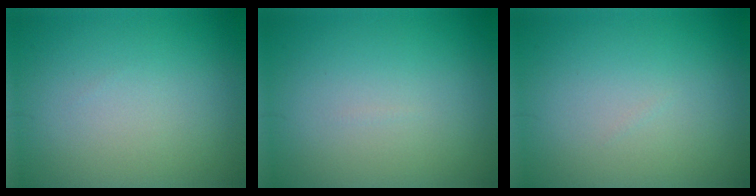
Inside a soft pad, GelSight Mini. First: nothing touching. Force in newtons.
{"total": 0.0}
{"total": 0.0}